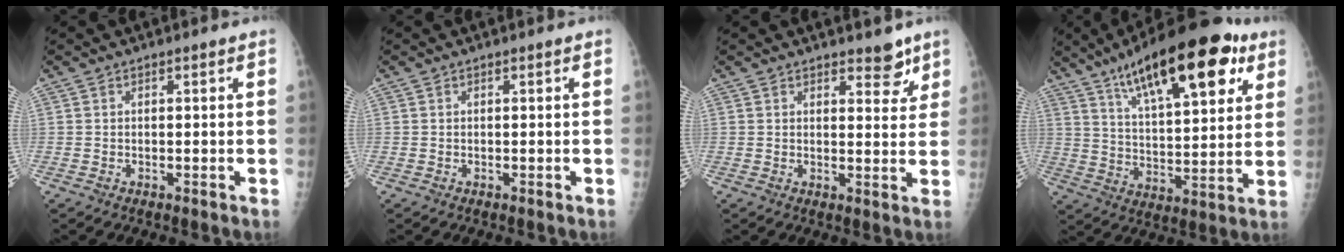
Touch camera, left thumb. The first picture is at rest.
{"total": 0.0}
{"total": 4.4, "force": [3.3, 2.0, 2.3], "torque": [-0.004, -0.021, 0.043]}
{"total": 23.9, "force": [12.8, 8.3, 18.4], "torque": [-0.260, -0.027, 0.204]}